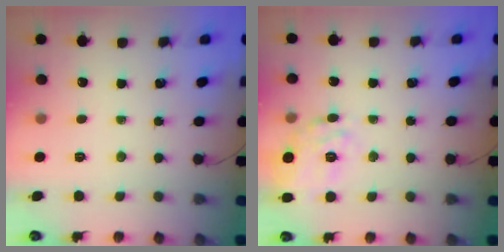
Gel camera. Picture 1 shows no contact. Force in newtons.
{"total": 12.4, "press": 12.2, "slide": 1.9}